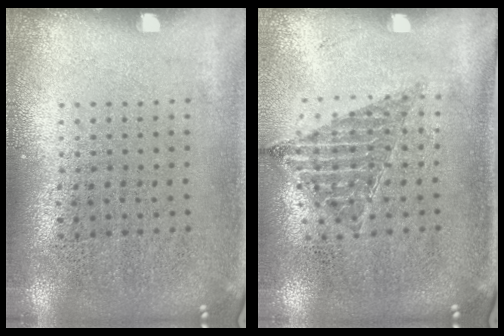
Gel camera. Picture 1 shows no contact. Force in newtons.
{"total": 0.9, "press": 0.9, "slide": 0.1}